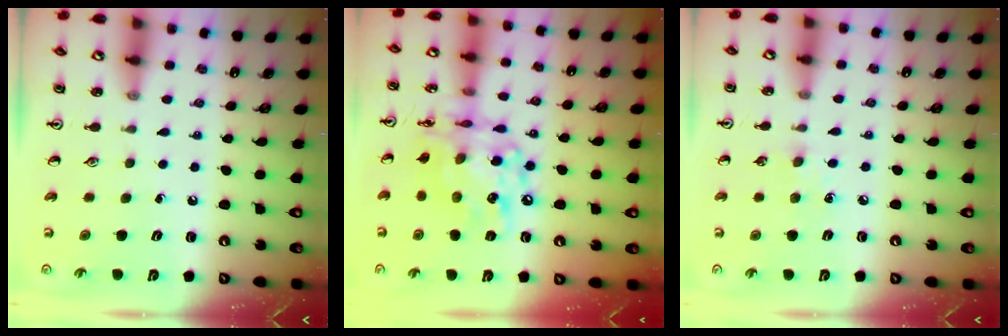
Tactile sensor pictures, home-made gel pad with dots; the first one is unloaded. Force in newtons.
{"total": 15.1, "press": 15.0, "slide": 1.2}
{"total": 5.4, "press": 5.3, "slide": 0.7}